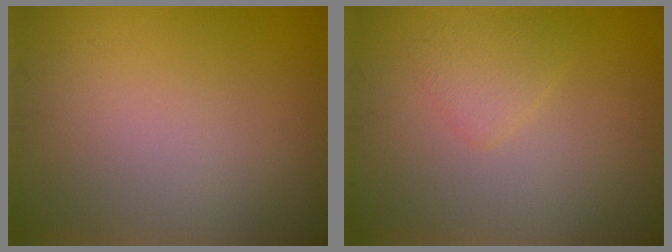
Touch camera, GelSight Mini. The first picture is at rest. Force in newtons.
{"total": 1.7, "press": 1.7, "slide": 0.1}